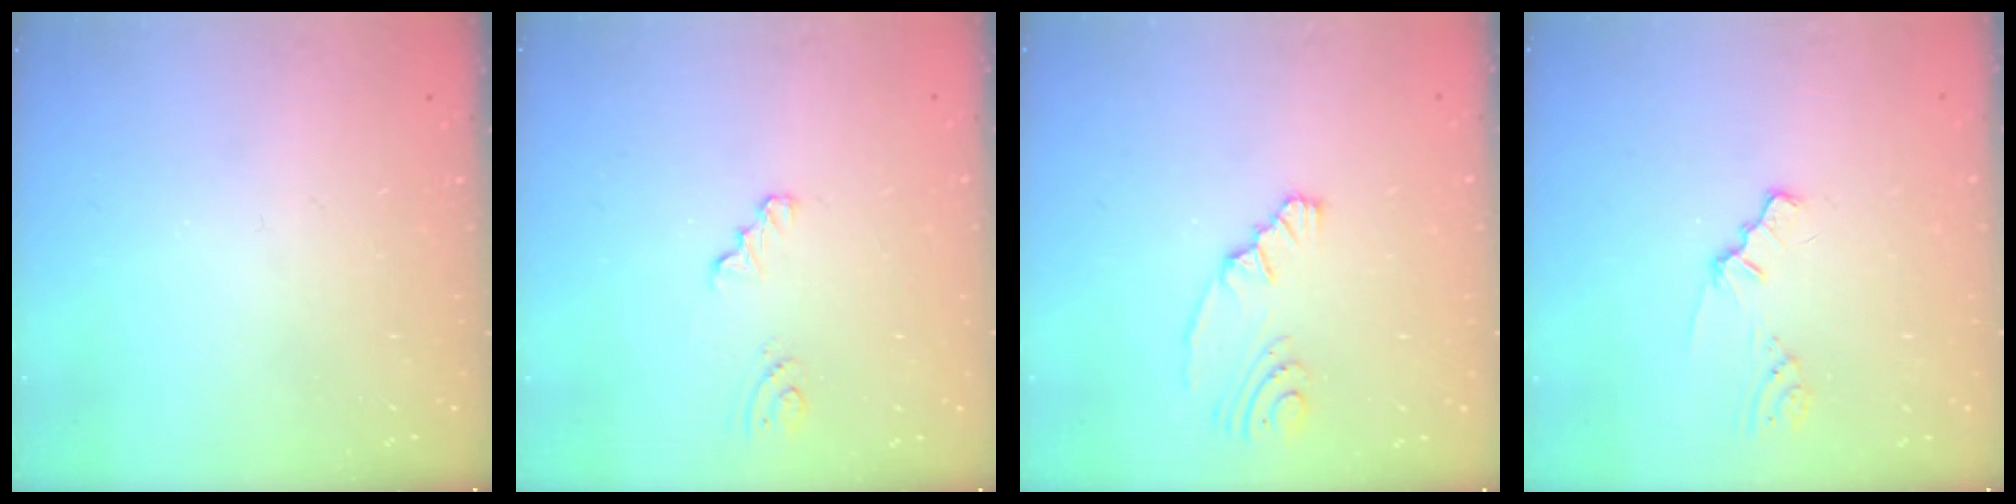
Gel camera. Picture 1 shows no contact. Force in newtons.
{"total": 2.3, "press": 2.3, "slide": 0.2}
{"total": 5.1, "press": 2.9, "slide": 4.2}
{"total": 0.9, "press": 0.8, "slide": 0.2}